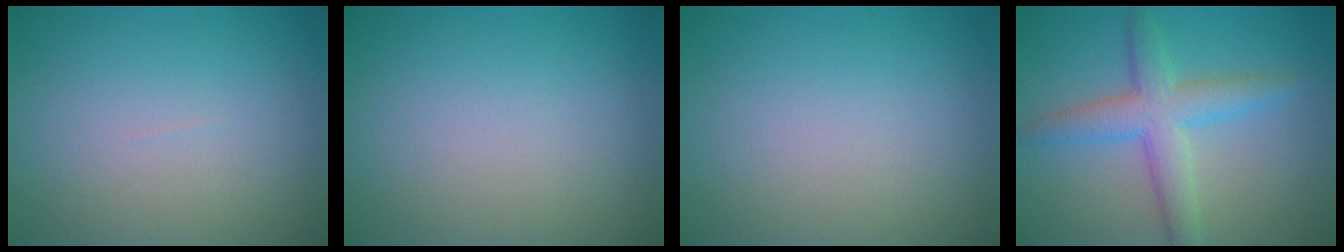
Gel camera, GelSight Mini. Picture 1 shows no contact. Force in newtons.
{"total": 0.0}
{"total": 0.0}
{"total": 4.7, "press": 4.7, "slide": 0.1}